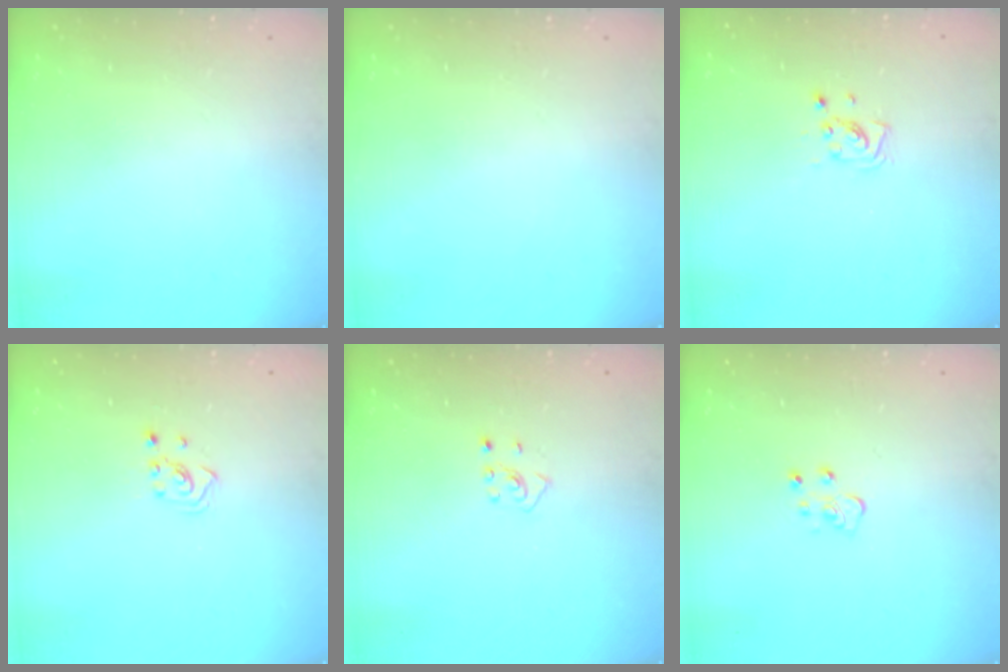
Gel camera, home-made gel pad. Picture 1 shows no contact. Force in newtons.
{"total": 0.0}
{"total": 4.6, "press": 4.4, "slide": 1.4}
{"total": 2.1, "press": 2.1, "slide": 0.3}
{"total": 2.7, "press": 2.6, "slide": 0.9}
{"total": 5.4, "press": 5.4, "slide": 0.4}